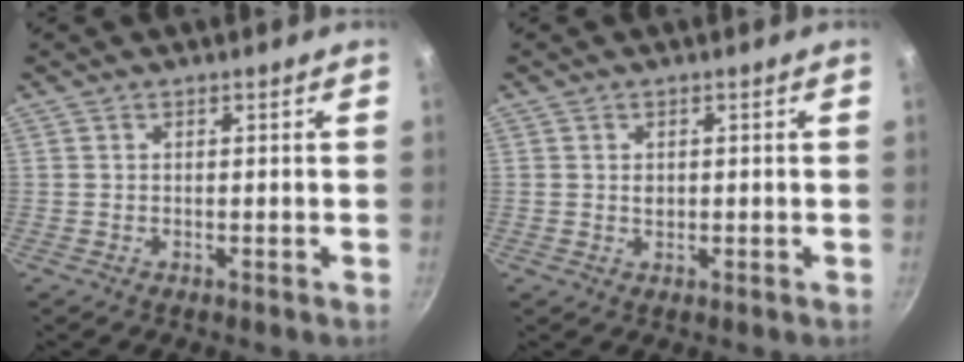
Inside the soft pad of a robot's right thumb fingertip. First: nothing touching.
{"total": 1.4, "force": [0.2, 1.1, 0.8], "torque": [-0.012, 0.001, 0.003]}